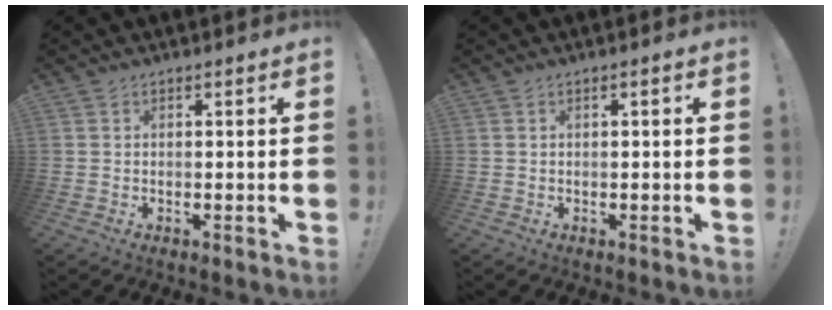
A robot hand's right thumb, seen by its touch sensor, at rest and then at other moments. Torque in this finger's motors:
{"motor_torque": [0.24, 0.35, -0.07, -0.05, 0.00]}